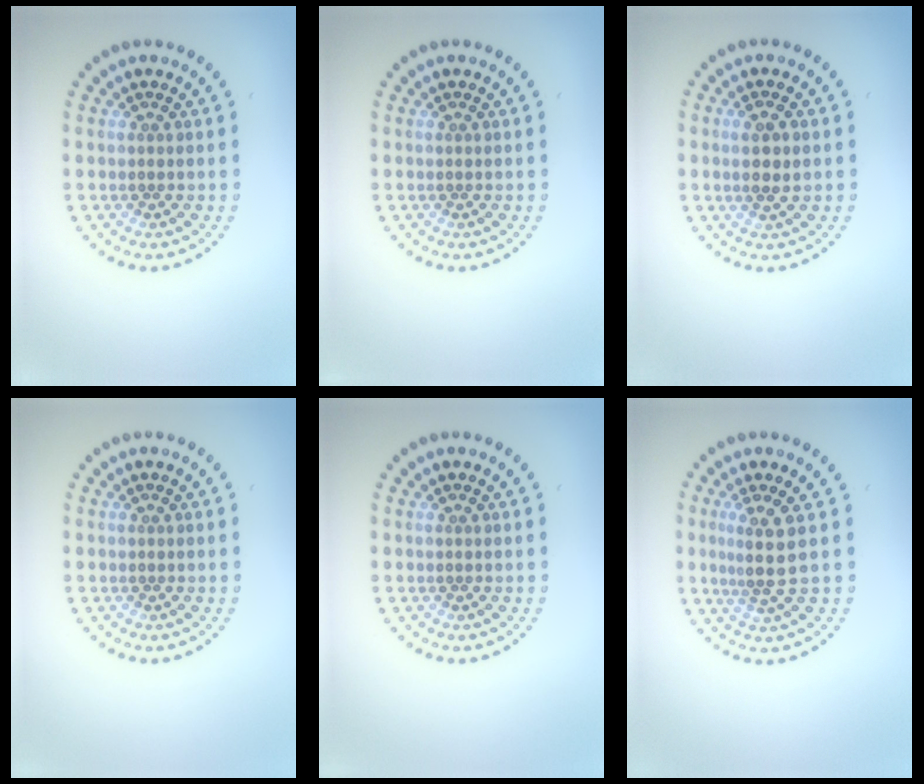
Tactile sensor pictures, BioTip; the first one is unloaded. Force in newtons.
{"total": 0.0}
{"total": 2.3, "press": 2.2, "slide": 0.6}
{"total": 0.0}
{"total": 0.0}
{"total": 2.9, "press": 2.0, "slide": 2.0}